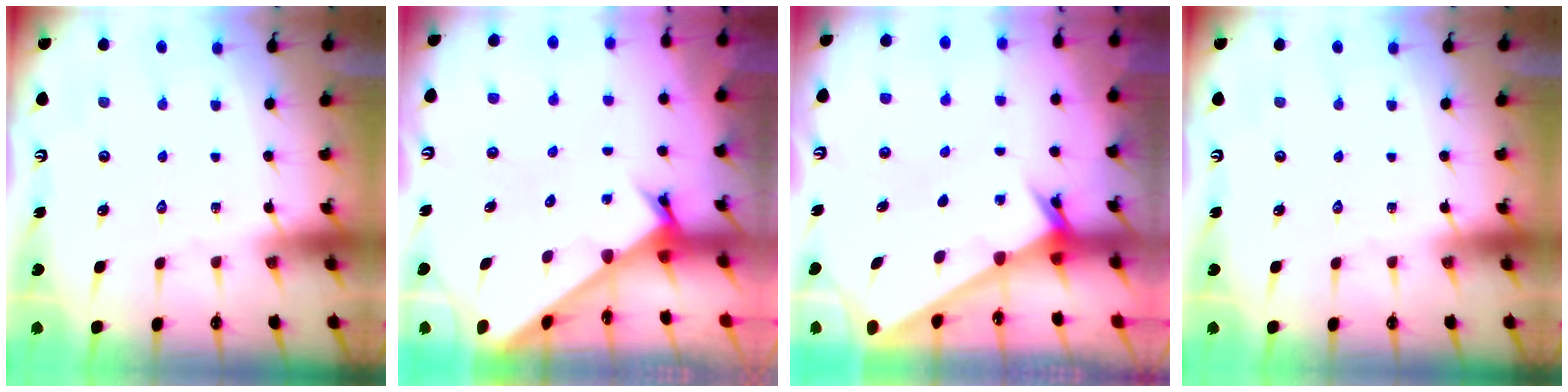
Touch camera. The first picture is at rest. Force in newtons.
{"total": 2.3, "press": 2.3, "slide": 0.1}
{"total": 2.2, "press": 2.2, "slide": 0.2}
{"total": 0.0}